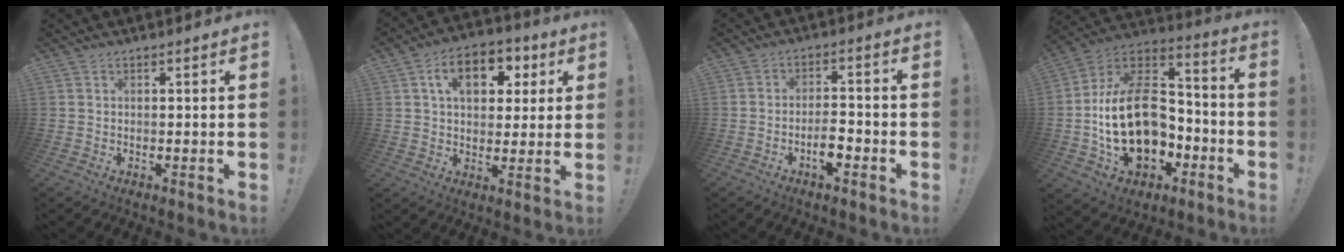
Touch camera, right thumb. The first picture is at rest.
{"total": 12.1, "force": [4.1, 8.3, 7.8], "torque": [-0.111, 0.000, 0.070]}
{"total": 5.7, "force": [-2.9, 1.9, 4.5], "torque": [-0.075, 0.011, -0.050]}
{"total": 24.2, "force": [-4.1, 16.6, 17.2], "torque": [-0.304, 0.021, -0.057]}